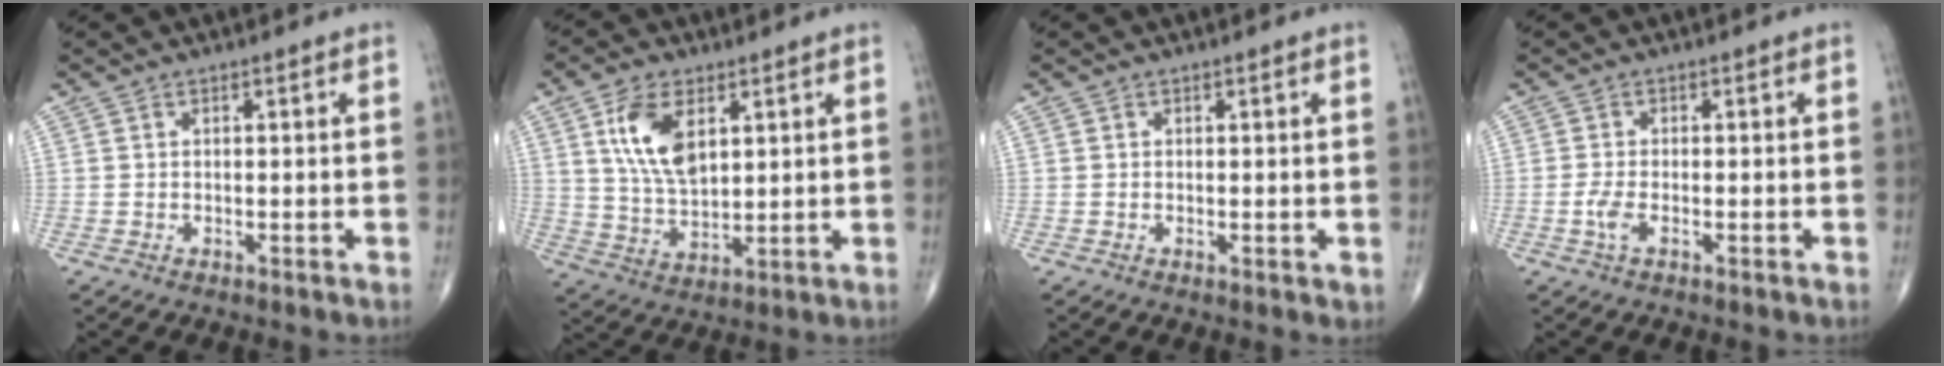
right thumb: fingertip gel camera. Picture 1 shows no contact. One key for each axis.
{"total": 11.0, "fx": 4.1, "fy": 6.0, "fz": 8.3, "tx": -0.148, "ty": -0.017, "tz": 0.083}
{"total": 0.6, "fx": 0.1, "fy": 0.3, "fz": 0.5, "tx": -0.007, "ty": -0.003, "tz": -0.001}
{"total": 2.4, "fx": -0.9, "fy": 0.8, "fz": 2.0, "tx": -0.052, "ty": -0.001, "tz": -0.019}